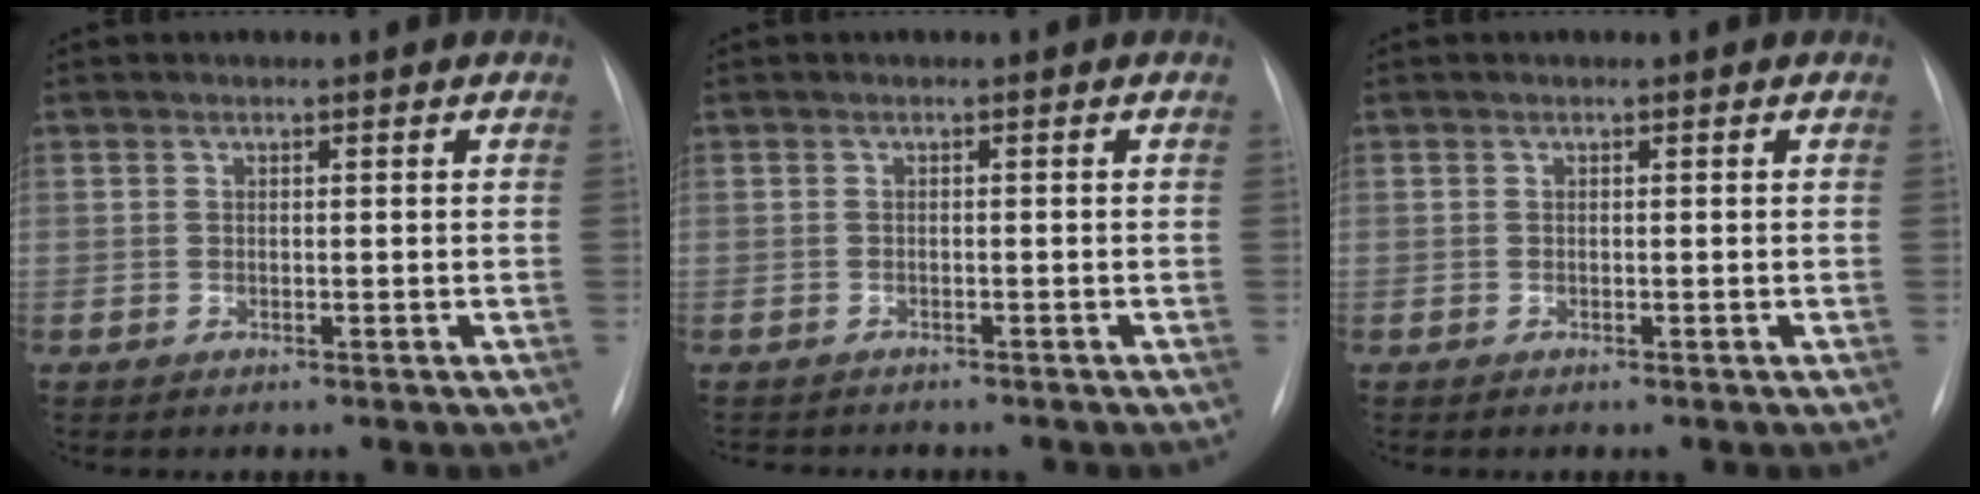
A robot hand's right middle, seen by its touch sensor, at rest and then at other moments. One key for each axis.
{"total": 3.9, "fx": -3.6, "fy": 1.1, "fz": 1.2, "tx": -0.014, "ty": -0.004, "tz": -0.046}
{"total": 0.0}